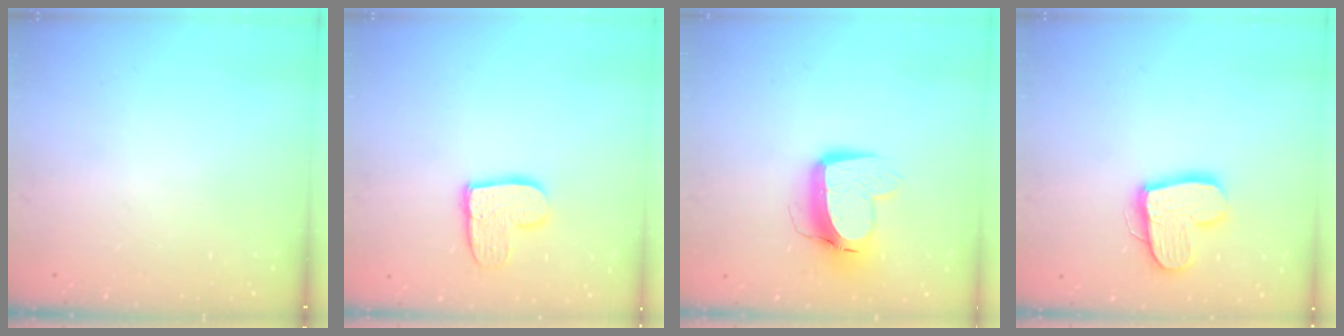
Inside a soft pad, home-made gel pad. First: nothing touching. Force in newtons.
{"total": 10.1, "press": 10.0, "slide": 0.5}
{"total": 10.2, "press": 10.2, "slide": 1.0}
{"total": 14.4, "press": 14.3, "slide": 1.3}